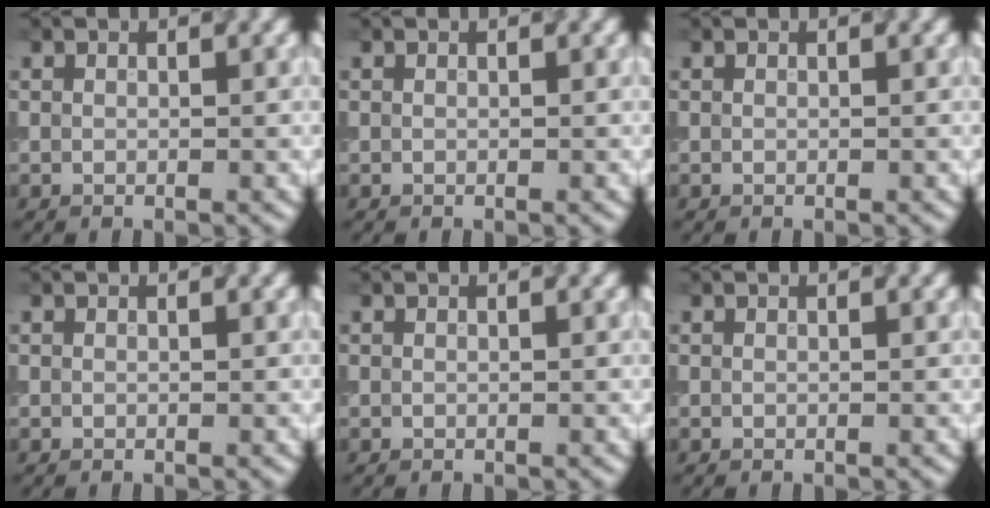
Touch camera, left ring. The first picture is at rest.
{"total": 0.0}
{"total": 0.0}
{"total": 0.0}
{"total": 0.0}
{"total": 0.0}